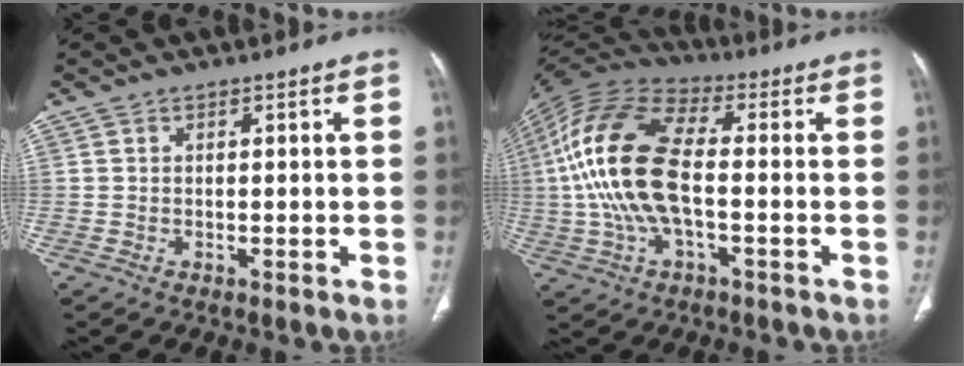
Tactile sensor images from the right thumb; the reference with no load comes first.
{"total": 18.4, "force": [-0.9, 8.3, 16.3], "torque": [-0.350, 0.029, -0.019]}